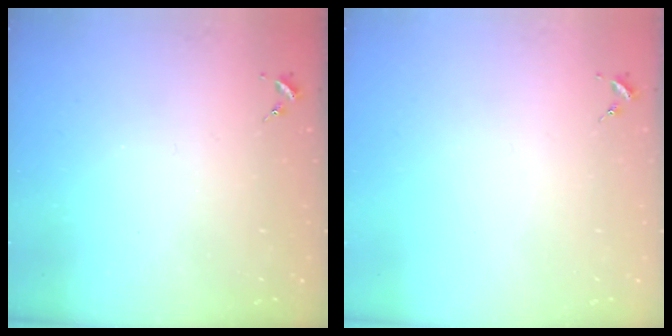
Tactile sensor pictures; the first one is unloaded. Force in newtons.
{"total": 0.0}